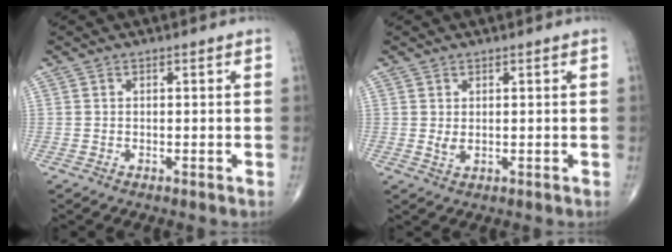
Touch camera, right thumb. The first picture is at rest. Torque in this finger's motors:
{"motor_torque": [0.48, 0.39, -0.06, -0.12, -0.01]}